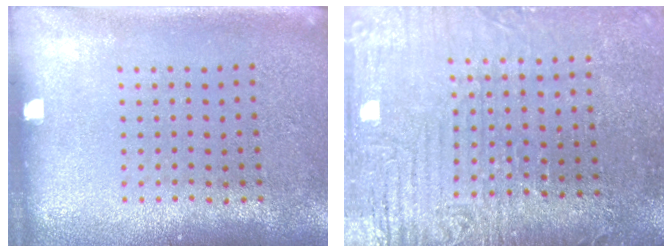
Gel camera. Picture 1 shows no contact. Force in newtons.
{"total": 3.8, "press": 3.5, "slide": 1.3}